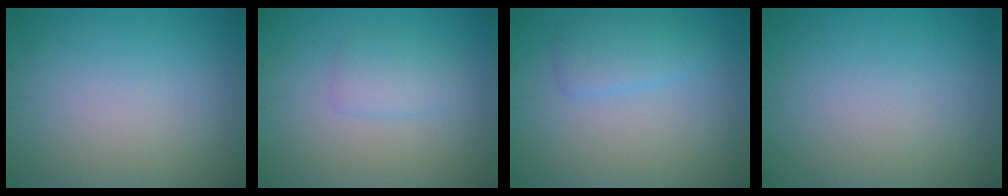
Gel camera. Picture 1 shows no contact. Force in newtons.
{"total": 1.9, "press": 1.9, "slide": 0.1}
{"total": 2.5, "press": 2.5, "slide": 0.1}
{"total": 0.0}